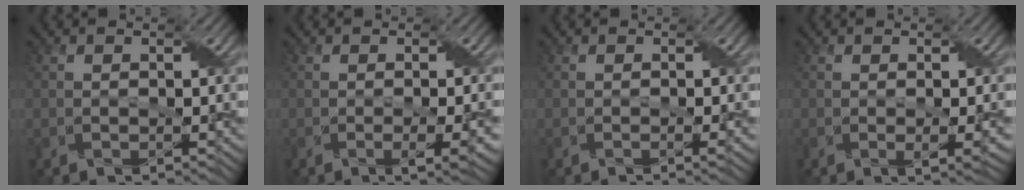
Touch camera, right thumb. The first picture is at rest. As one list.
[{"total": 3.8, "force": [-1.0, 0.9, 3.6], "torque": [-0.056, -0.003, -0.009]}, {"total": 1.3, "force": [-0.3, 0.2, 1.2], "torque": [-0.021, 0.001, -0.007]}, {"total": 2.5, "force": [-0.3, 0.5, 2.4], "torque": [-0.041, 0.000, -0.002]}]